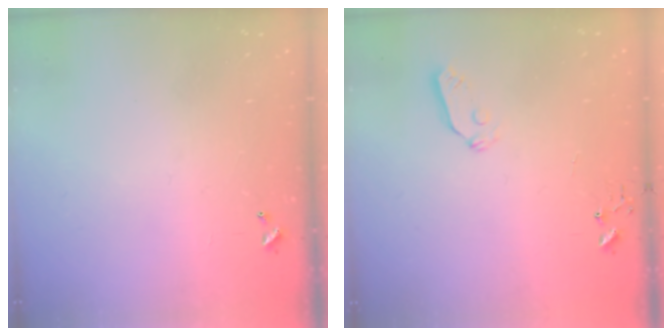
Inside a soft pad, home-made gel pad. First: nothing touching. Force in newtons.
{"total": 5.0, "press": 4.9, "slide": 0.6}